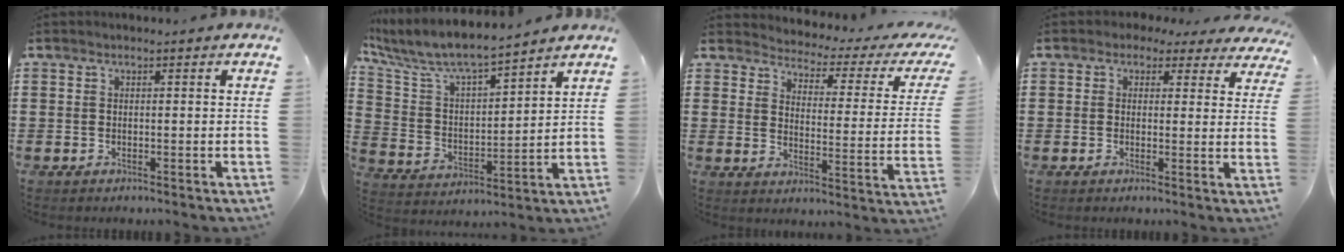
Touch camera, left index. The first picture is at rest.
{"total": 7.2, "force": [6.4, 1.1, 3.0], "torque": [-0.090, -0.040, 0.106]}
{"total": 2.2, "force": [1.9, 0.3, 0.9], "torque": [-0.036, -0.024, 0.021]}
{"total": 2.3, "force": [1.7, 1.4, 0.7], "torque": [-0.025, 0.002, 0.029]}